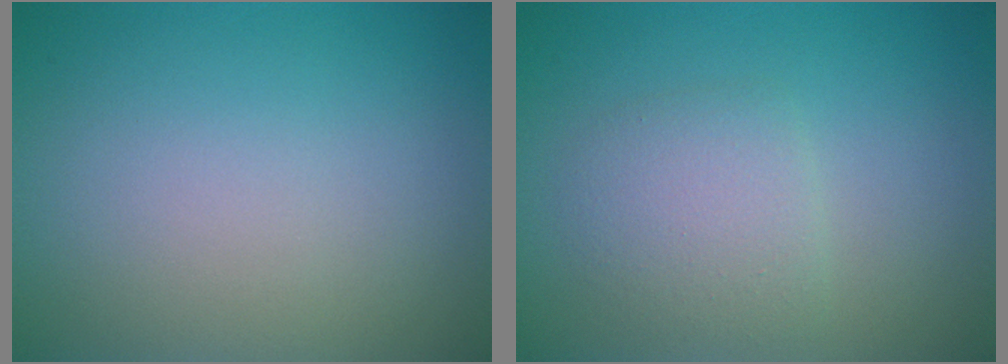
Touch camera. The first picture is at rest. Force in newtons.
{"total": 2.6, "press": 2.6, "slide": 0.1}